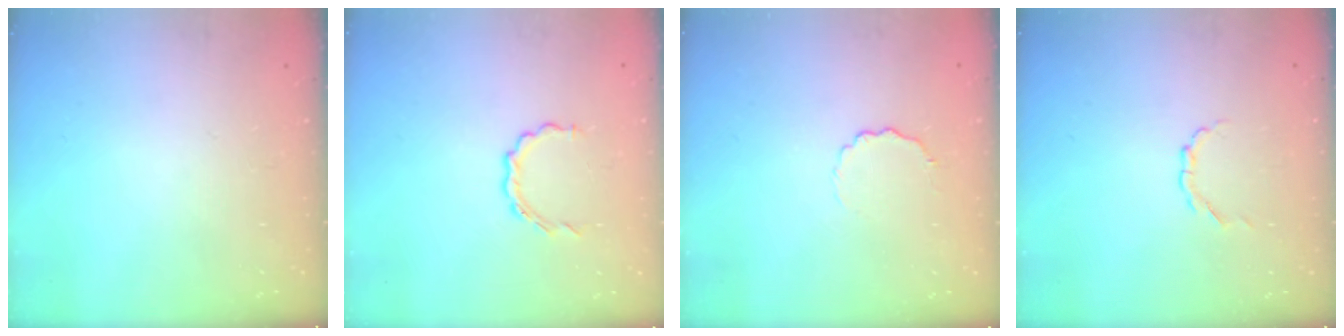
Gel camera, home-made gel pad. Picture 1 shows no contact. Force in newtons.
{"total": 4.3, "press": 4.1, "slide": 1.3}
{"total": 3.8, "press": 3.7, "slide": 1.1}
{"total": 2.1, "press": 2.0, "slide": 0.6}